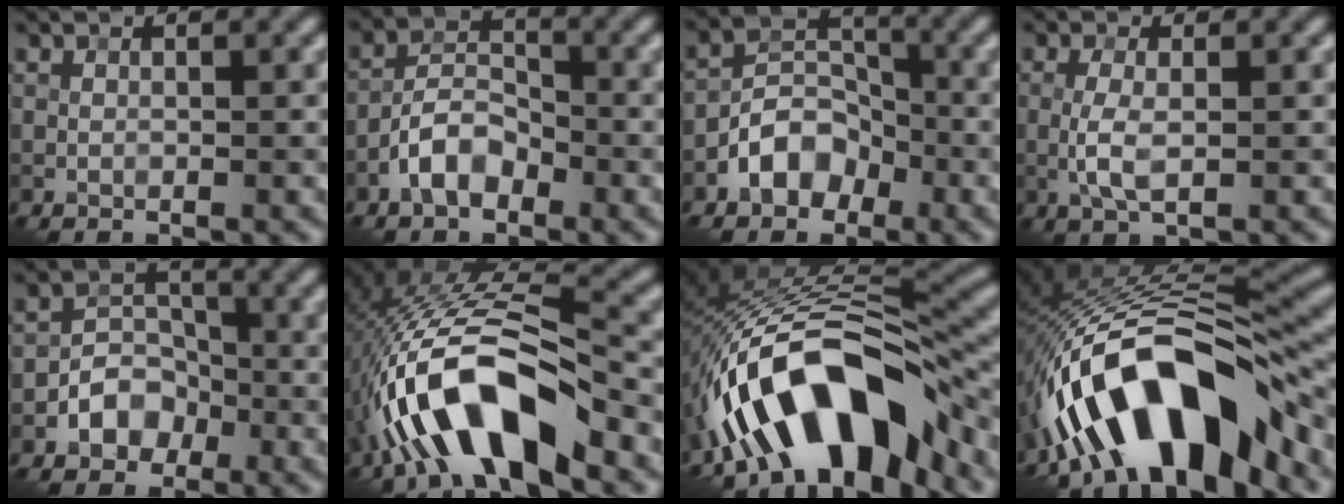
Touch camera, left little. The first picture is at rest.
{"total": 4.0, "force": [-2.2, 2.1, 2.6], "torque": [-0.042, 0.011, -0.045]}
{"total": 4.4, "force": [-2.4, 3.0, 2.1], "torque": [-0.028, 0.007, -0.049]}
{"total": 2.6, "force": [-0.4, 0.8, 2.5], "torque": [-0.055, 0.001, -0.010]}
{"total": 3.6, "force": [-1.7, 2.8, 1.6], "torque": [-0.015, 0.007, -0.028]}
{"total": 12.0, "force": [-5.3, 4.2, 9.9], "torque": [-0.195, 0.015, -0.098]}
{"total": 13.6, "force": [-7.3, 5.4, 10.2], "torque": [-0.154, 0.012, -0.127]}
{"total": 15.0, "force": [-7.6, 5.6, 11.6], "torque": [-0.181, 0.009, -0.129]}